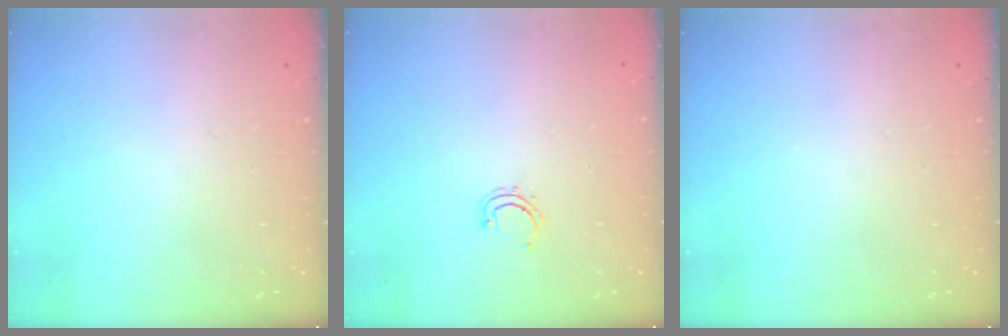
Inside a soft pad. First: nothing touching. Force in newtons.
{"total": 4.0, "press": 3.8, "slide": 1.1}
{"total": 0.0}